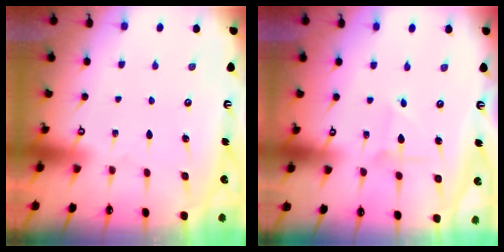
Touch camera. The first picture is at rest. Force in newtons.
{"total": 1.3, "press": 1.3, "slide": 0.1}